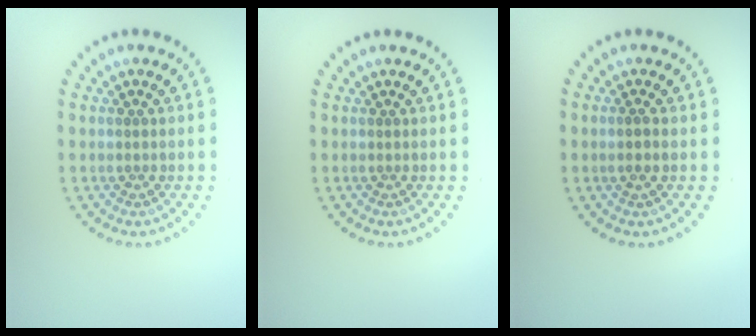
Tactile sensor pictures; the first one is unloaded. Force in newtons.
{"total": 0.0}
{"total": 0.7, "press": 0.5, "slide": 0.4}